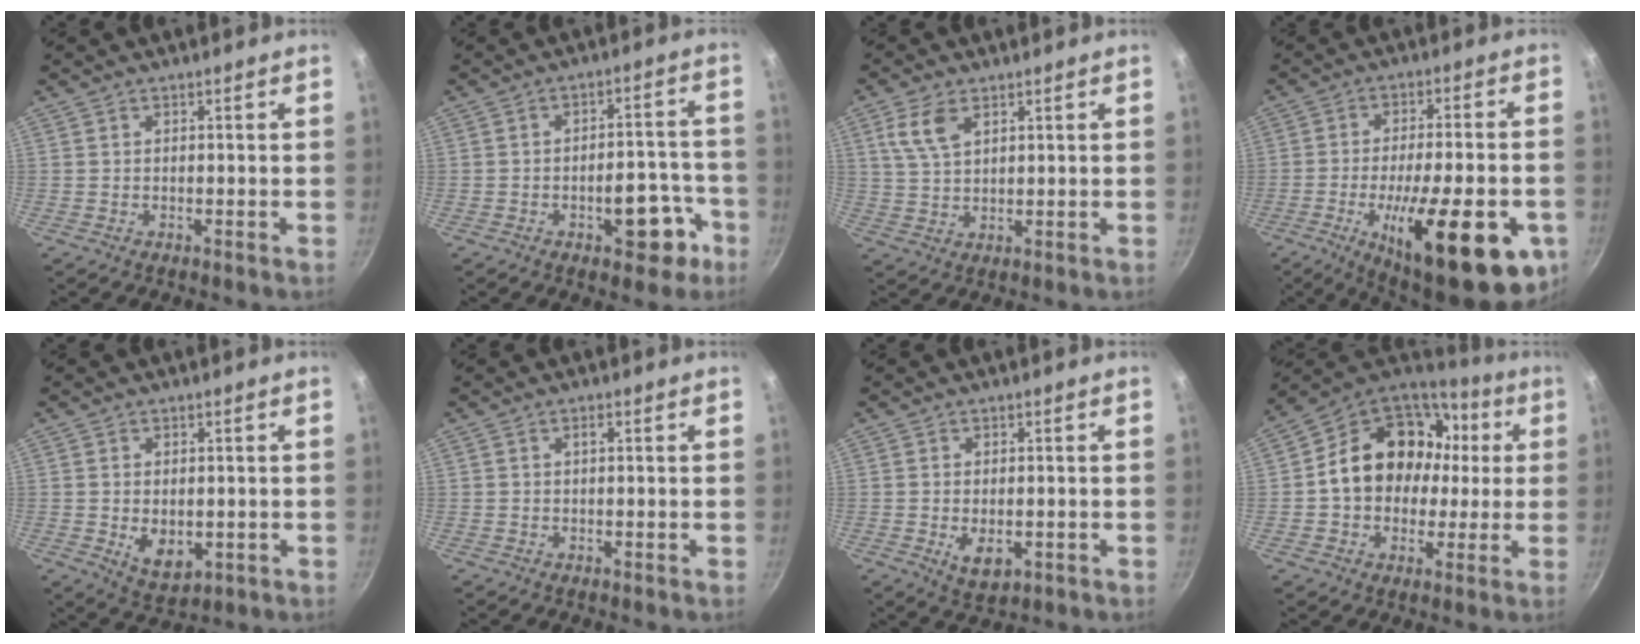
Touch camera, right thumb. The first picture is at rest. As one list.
[{"total": 10.1, "force": [-4.6, 5.1, 7.4], "torque": [-0.061, 0.044, -0.051]}, {"total": 6.4, "force": [3.0, 3.4, 4.6], "torque": [-0.088, -0.007, 0.062]}, {"total": 25.5, "force": [-9.2, 7.8, 22.5], "torque": [-0.297, 0.006, -0.130]}, {"total": 6.5, "force": [-0.8, 4.3, 4.8], "torque": [-0.067, -0.013, 0.002]}, {"total": 0.9, "force": [0.1, 0.4, 0.8], "torque": [-0.015, 0.005, 0.003]}, {"total": 5.0, "force": [-1.1, 2.9, 3.8], "torque": [-0.058, -0.008, -0.007]}, {"total": 21.0, "force": [2.2, 16.5, 12.8], "torque": [-0.189, 0.046, 0.034]}]